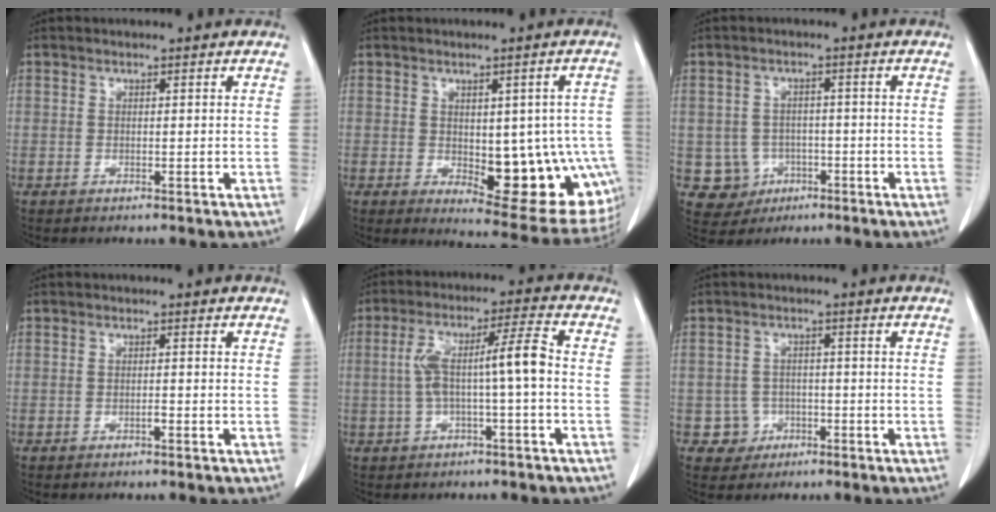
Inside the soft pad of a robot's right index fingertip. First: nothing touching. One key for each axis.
{"total": 15.6, "fx": -3.2, "fy": 6.6, "fz": 13.8, "tx": -0.112, "ty": 0.007, "tz": -0.019}
{"total": 5.2, "fx": -1.5, "fy": 4.9, "fz": 0.6, "tx": -0.008, "ty": 0.009, "tz": -0.014}
{"total": 0.6, "fx": -0.4, "fy": 0.1, "fz": 0.5, "tx": -0.010, "ty": 0.001, "tz": -0.007}
{"total": 8.3, "fx": -0.6, "fy": 0.8, "fz": 8.3, "tx": -0.158, "ty": 0.036, "tz": -0.009}
{"total": 3.5, "fx": -1.3, "fy": 3.3, "fz": -0.2, "tx": 0.014, "ty": 0.016, "tz": -0.016}